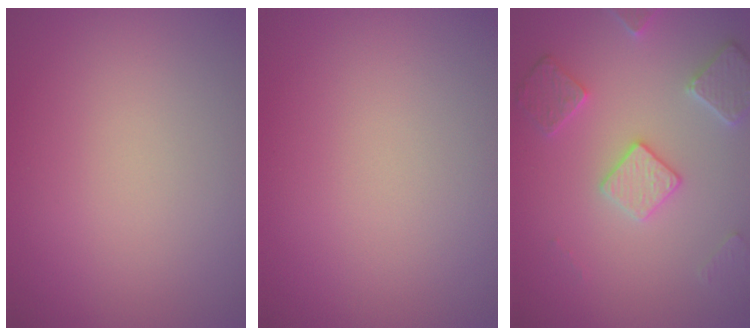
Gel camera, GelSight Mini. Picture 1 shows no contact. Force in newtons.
{"total": 0.0}
{"total": 3.7, "press": 3.4, "slide": 1.5}